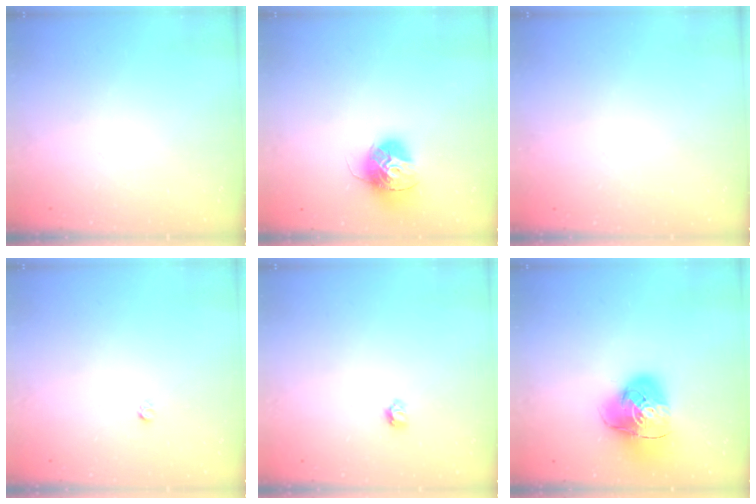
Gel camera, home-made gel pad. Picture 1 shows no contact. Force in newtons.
{"total": 14.4, "press": 14.4, "slide": 1.3}
{"total": 0.9, "press": 0.9, "slide": 0.1}
{"total": 1.6, "press": 1.5, "slide": 0.1}
{"total": 3.1, "press": 3.1, "slide": 0.5}
{"total": 13.4, "press": 13.3, "slide": 1.7}